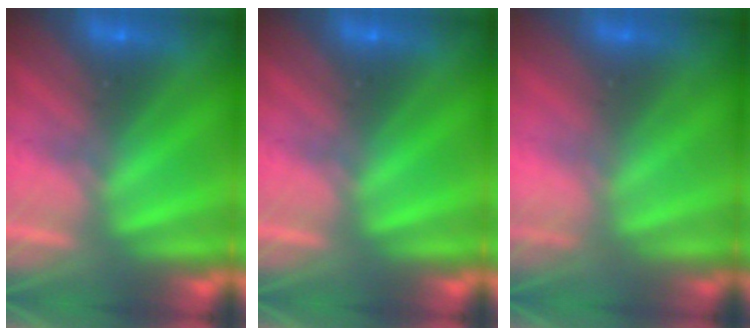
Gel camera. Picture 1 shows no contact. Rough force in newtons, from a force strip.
{"total": 0.0}
{"total": 2.4}